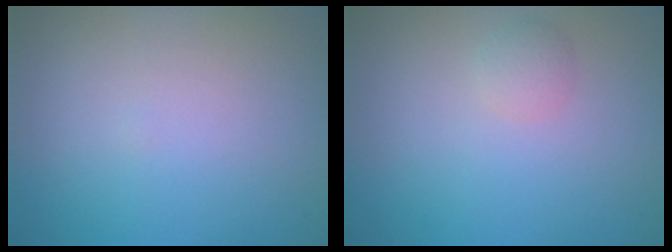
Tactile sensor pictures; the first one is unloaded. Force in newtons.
{"total": 1.1, "press": 1.1, "slide": 0.1}